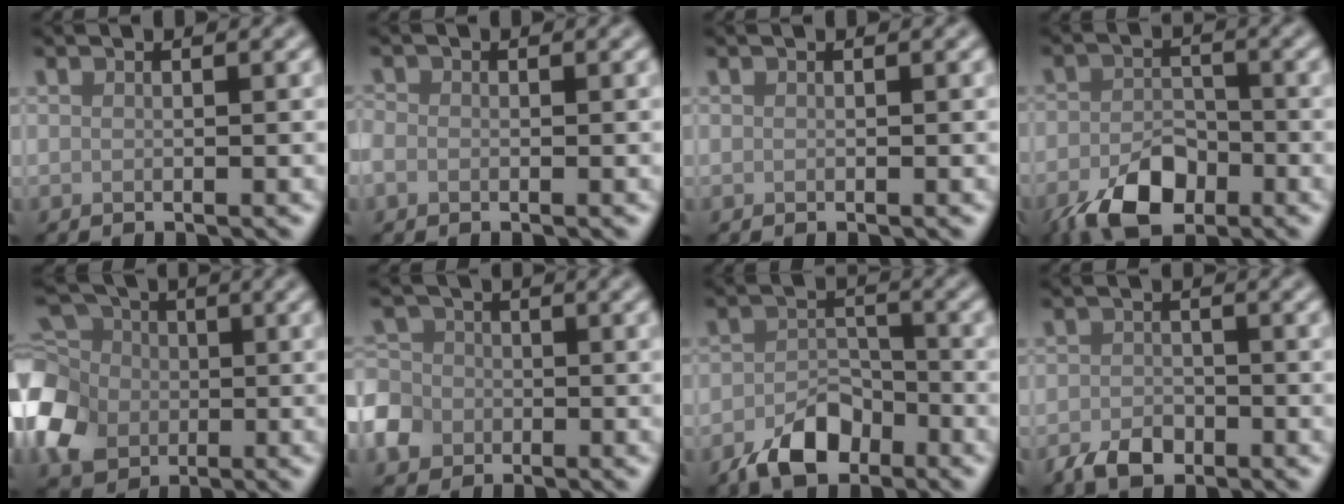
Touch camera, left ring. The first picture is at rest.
{"total": 1.0, "force": [-0.4, 0.8, 0.4], "torque": [-0.005, -0.002, -0.012]}
{"total": 0.0}
{"total": 5.8, "force": [-3.5, 3.3, 3.3], "torque": [-0.058, -0.004, -0.067]}
{"total": 8.7, "force": [-1.3, 6.9, 5.1], "torque": [-0.135, 0.003, -0.037]}
{"total": 4.8, "force": [-2.5, 3.8, 1.6], "torque": [-0.028, -0.004, -0.049]}
{"total": 4.6, "force": [-3.1, 2.6, 2.3], "torque": [-0.034, 0.000, -0.061]}
{"total": 2.8, "force": [-1.9, 1.7, 1.2], "torque": [-0.021, -0.002, -0.042]}